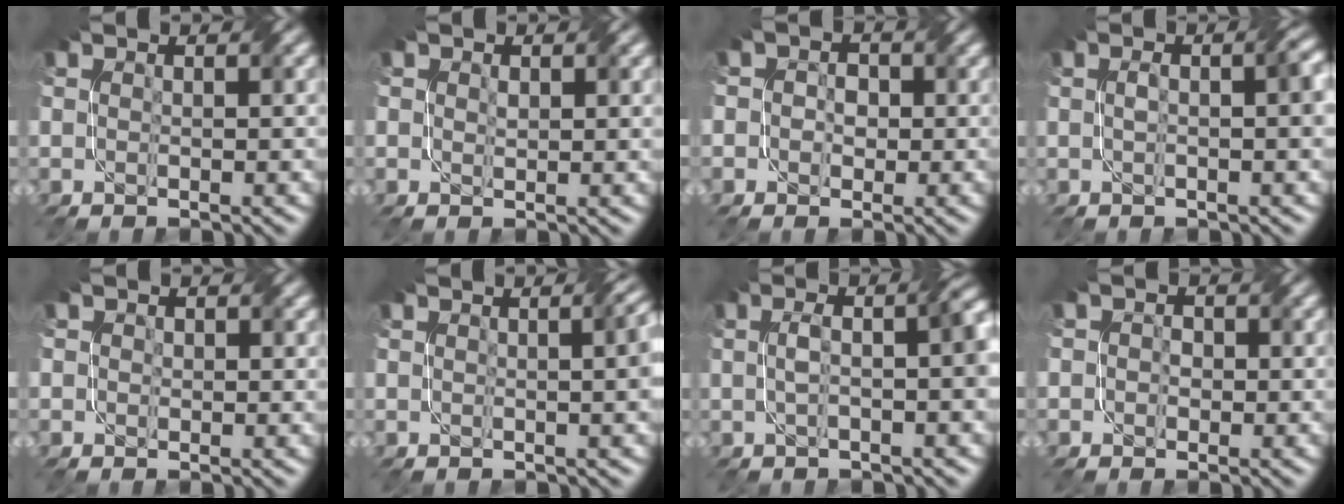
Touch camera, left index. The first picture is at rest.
{"total": 1.2, "force": [0.4, 0.8, 0.8], "torque": [-0.010, -0.005, 0.012]}
{"total": 3.4, "force": [0.8, 3.0, 1.5], "torque": [-0.004, 0.009, -0.015]}
{"total": 2.8, "force": [0.1, 0.8, 2.7], "torque": [-0.046, 0.006, 0.003]}
{"total": 1.2, "force": [0.5, 1.0, 0.3], "torque": [-0.004, -0.003, 0.002]}
{"total": 4.2, "force": [0.5, 1.6, 3.8], "torque": [-0.022, 0.016, 0.005]}
{"total": 5.1, "force": [0.1, 1.9, 4.8], "torque": [-0.070, 0.009, 0.002]}
{"total": 1.7, "force": [0.2, 1.6, 0.6], "torque": [0.001, 0.000, -0.009]}